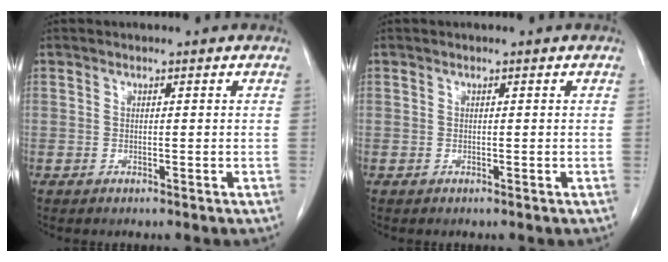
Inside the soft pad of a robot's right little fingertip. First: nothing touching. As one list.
[{"total": 0.0}]